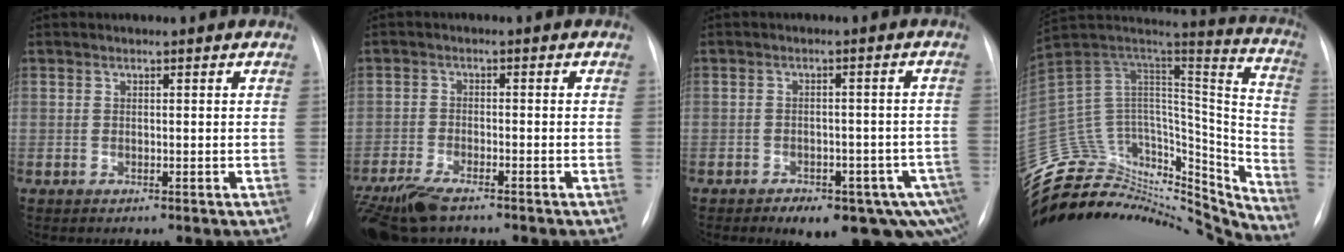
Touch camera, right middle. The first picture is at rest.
{"total": 8.5, "force": [-6.6, 2.2, 4.9], "torque": [-0.097, -0.021, -0.118]}
{"total": 14.7, "force": [-9.4, 6.8, 9.0], "torque": [-0.081, 0.013, -0.111]}
{"total": 39.2, "force": [-35.3, 11.5, 12.5], "torque": [-0.205, 0.013, -0.503]}